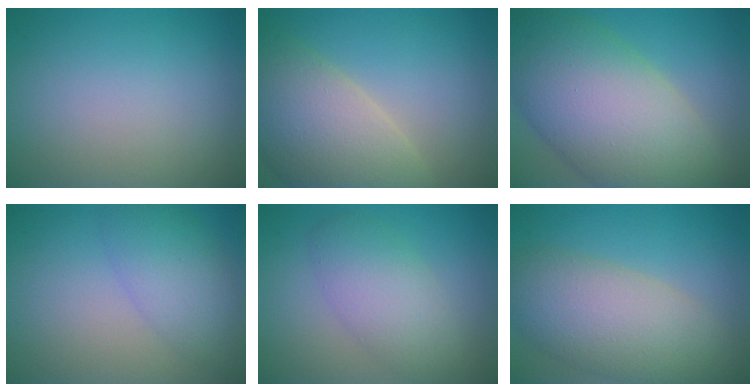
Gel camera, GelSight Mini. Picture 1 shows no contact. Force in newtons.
{"total": 9.5, "press": 9.4, "slide": 1.2}
{"total": 14.5, "press": 14.5, "slide": 0.6}
{"total": 4.5, "press": 4.5, "slide": 0.2}
{"total": 4.6, "press": 4.6, "slide": 0.2}
{"total": 8.3, "press": 8.2, "slide": 0.7}